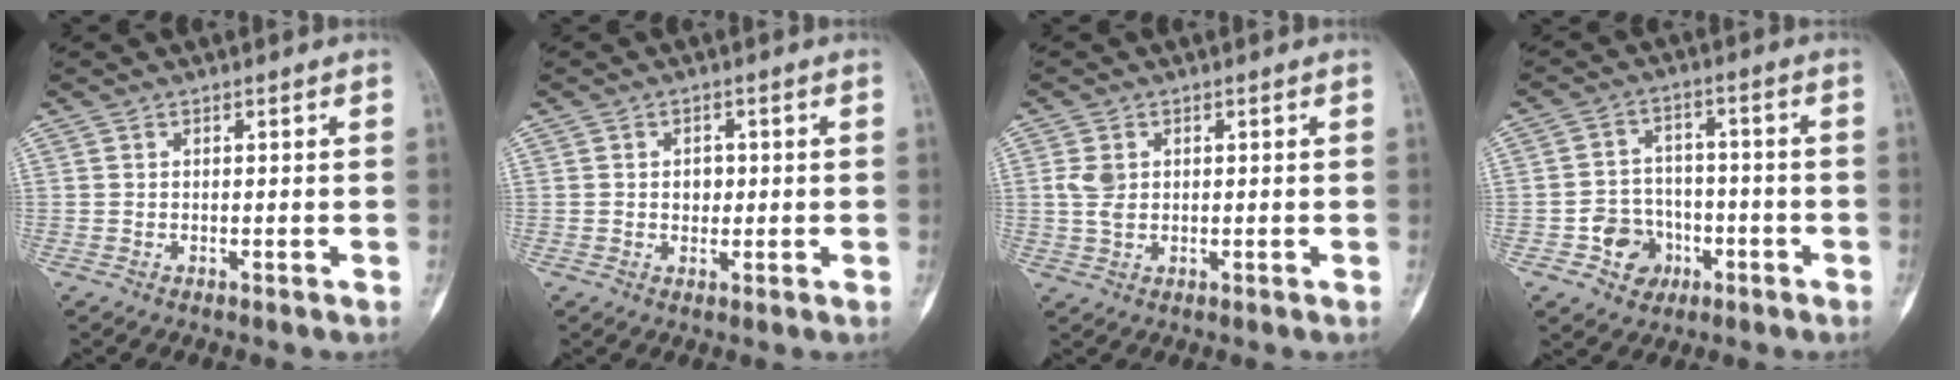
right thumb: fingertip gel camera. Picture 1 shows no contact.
{"total": 2.6, "force": [0.1, 2.1, 1.5], "torque": [-0.005, 0.004, 0.001]}
{"total": 3.5, "force": [0.6, 2.6, 2.3], "torque": [-0.042, 0.000, 0.016]}
{"total": 8.0, "force": [-3.3, 6.8, 2.5], "torque": [-0.002, 0.031, -0.050]}